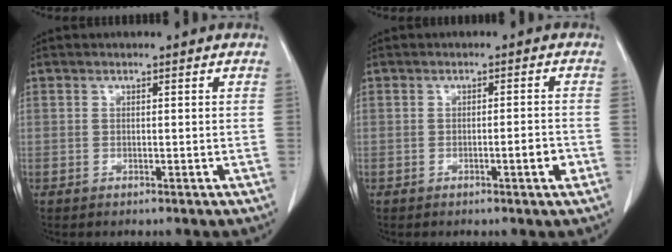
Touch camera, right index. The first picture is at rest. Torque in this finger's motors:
{"motor_torque": [0.43, -0.38, 0.08, 0.03]}